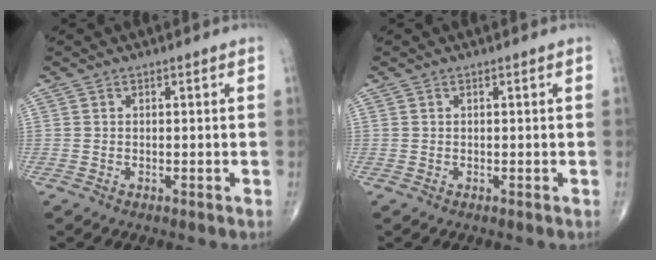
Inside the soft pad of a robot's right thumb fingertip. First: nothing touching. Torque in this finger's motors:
{"motor_torque": [-0.29, -0.40, -0.04, 0.08, 0.01]}